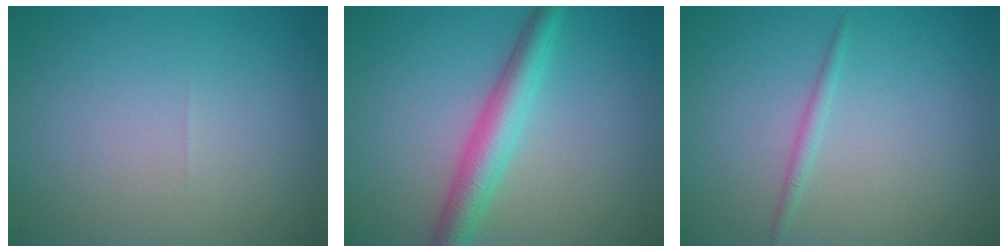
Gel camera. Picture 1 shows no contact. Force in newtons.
{"total": 4.1, "press": 4.1, "slide": 0.2}
{"total": 1.0, "press": 1.0, "slide": 0.0}